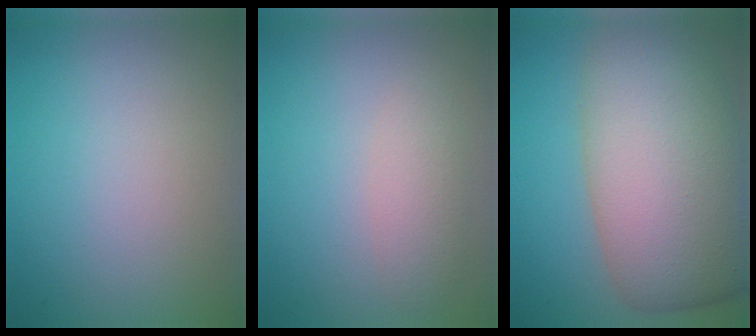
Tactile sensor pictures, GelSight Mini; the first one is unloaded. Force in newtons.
{"total": 2.1, "press": 2.1, "slide": 0.1}
{"total": 12.7, "press": 12.6, "slide": 0.7}